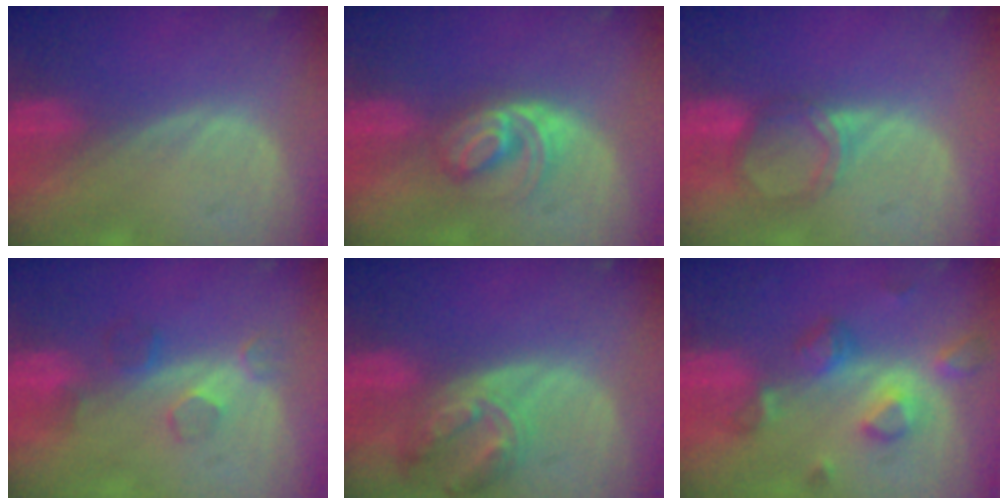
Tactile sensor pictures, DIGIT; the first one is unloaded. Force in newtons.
{"total": 6.2, "press": 5.2, "slide": 3.4}
{"total": 4.1, "press": 3.8, "slide": 1.6}
{"total": 4.3, "press": 3.9, "slide": 1.7}
{"total": 7.6, "press": 6.7, "slide": 3.7}
{"total": 7.8, "press": 7.0, "slide": 3.5}